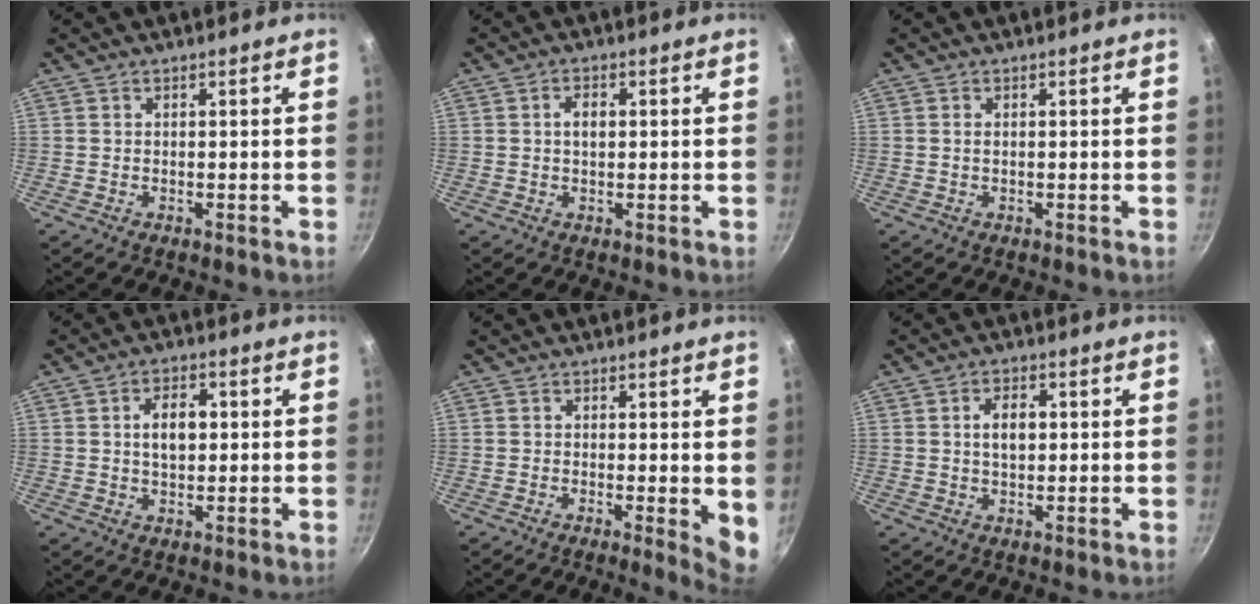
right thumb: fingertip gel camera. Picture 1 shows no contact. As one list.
[{"total": 2.7, "force": [0.3, 1.7, 2.1], "torque": [-0.026, 0.005, 0.004]}, {"total": 0.6, "force": [0.1, 0.3, 0.5], "torque": [-0.011, 0.001, 0.000]}, {"total": 6.1, "force": [0.8, 3.8, 4.8], "torque": [-0.062, 0.009, 0.011]}, {"total": 4.8, "force": [0.0, 1.3, 4.6], "torque": [-0.058, -0.014, -0.002]}, {"total": 4.8, "force": [0.6, 3.0, 3.7], "torque": [-0.050, 0.008, 0.009]}]